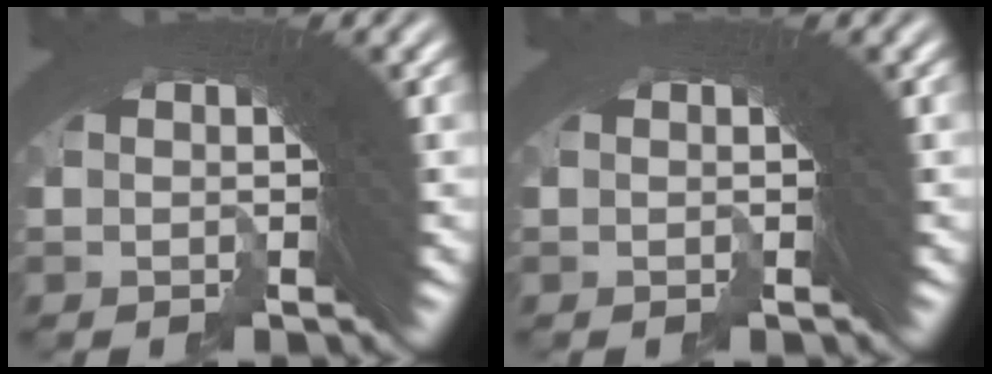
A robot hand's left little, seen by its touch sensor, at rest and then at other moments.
{"total": 0.0}